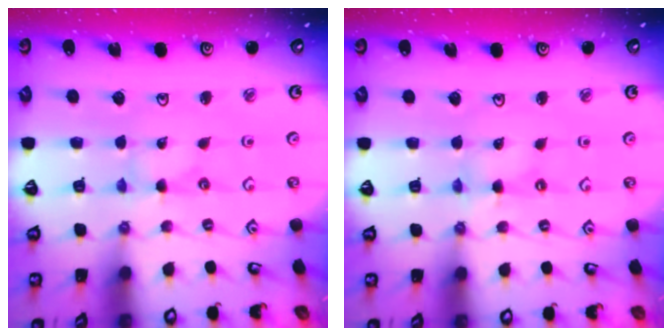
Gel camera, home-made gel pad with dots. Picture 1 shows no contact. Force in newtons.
{"total": 1.4, "press": 1.4, "slide": 0.2}